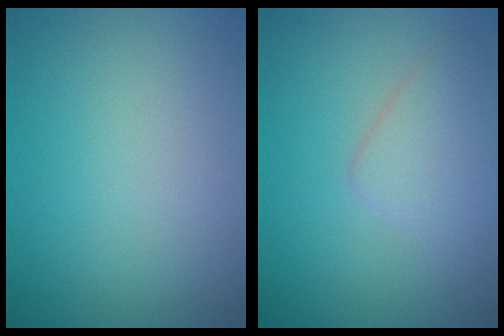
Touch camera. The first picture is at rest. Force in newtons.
{"total": 2.5, "press": 2.5, "slide": 0.2}